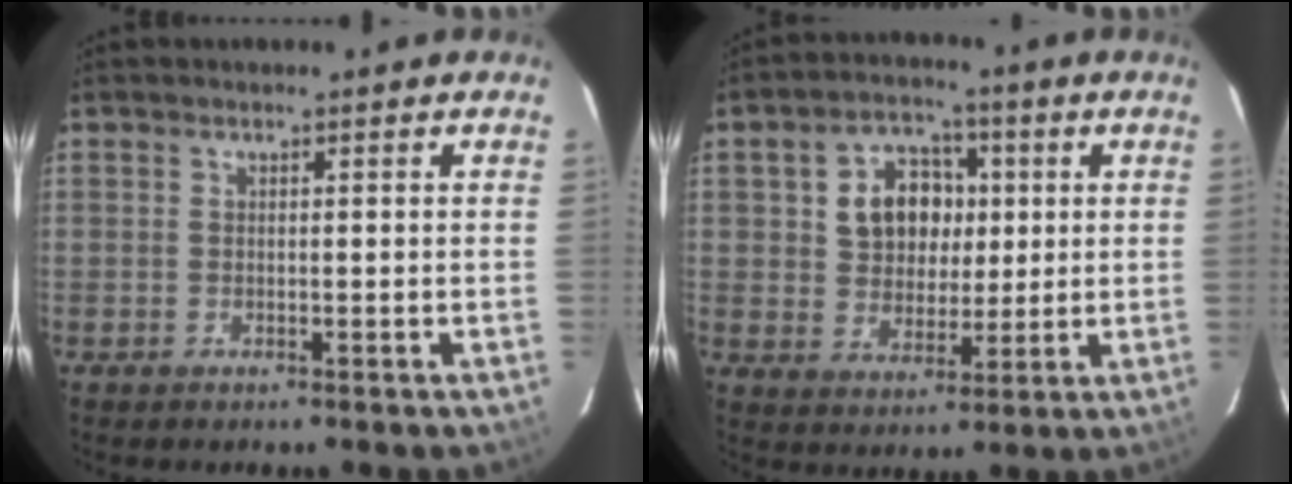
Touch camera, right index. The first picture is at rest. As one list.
[{"total": 10.2, "force": [2.1, 8.3, 5.4], "torque": [-0.113, 0.031, 0.046]}]